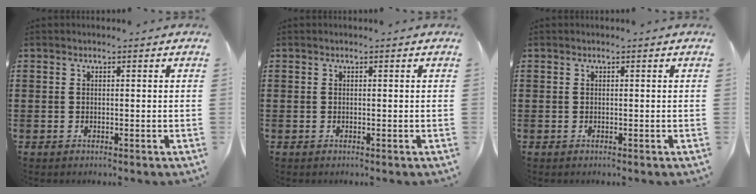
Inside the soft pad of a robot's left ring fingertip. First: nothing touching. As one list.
[{"total": 0.0}, {"total": 0.0}]